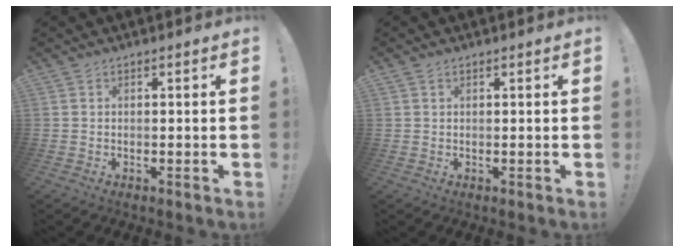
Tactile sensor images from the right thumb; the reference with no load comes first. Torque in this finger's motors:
{"motor_torque": [0.01, -0.13, -0.28, 0.17, 0.07]}